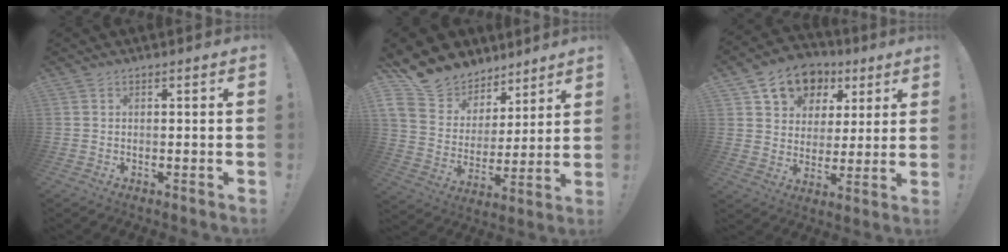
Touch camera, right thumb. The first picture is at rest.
{"total": 14.0, "force": [10.3, 9.0, 3.0], "torque": [-0.060, -0.078, 0.205]}
{"total": 13.0, "force": [7.0, 9.7, 5.1], "torque": [-0.072, -0.036, 0.130]}